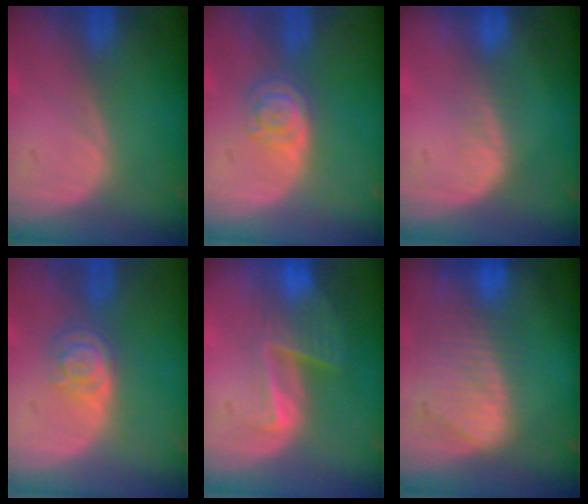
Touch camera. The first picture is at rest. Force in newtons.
{"total": 4.3, "press": 3.8, "slide": 2.0}
{"total": 2.7, "press": 2.3, "slide": 1.5}
{"total": 4.4, "press": 3.9, "slide": 1.9}
{"total": 6.6, "press": 5.6, "slide": 3.6}
{"total": 9.1, "press": 8.0, "slide": 4.4}